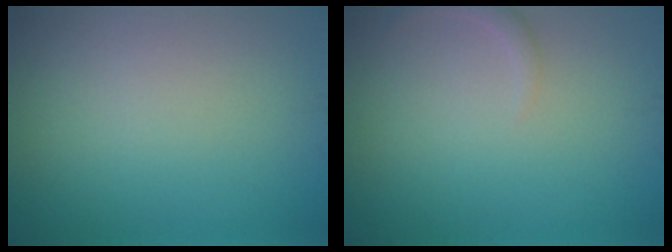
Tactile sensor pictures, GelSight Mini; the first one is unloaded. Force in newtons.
{"total": 1.2, "press": 1.2, "slide": 0.1}